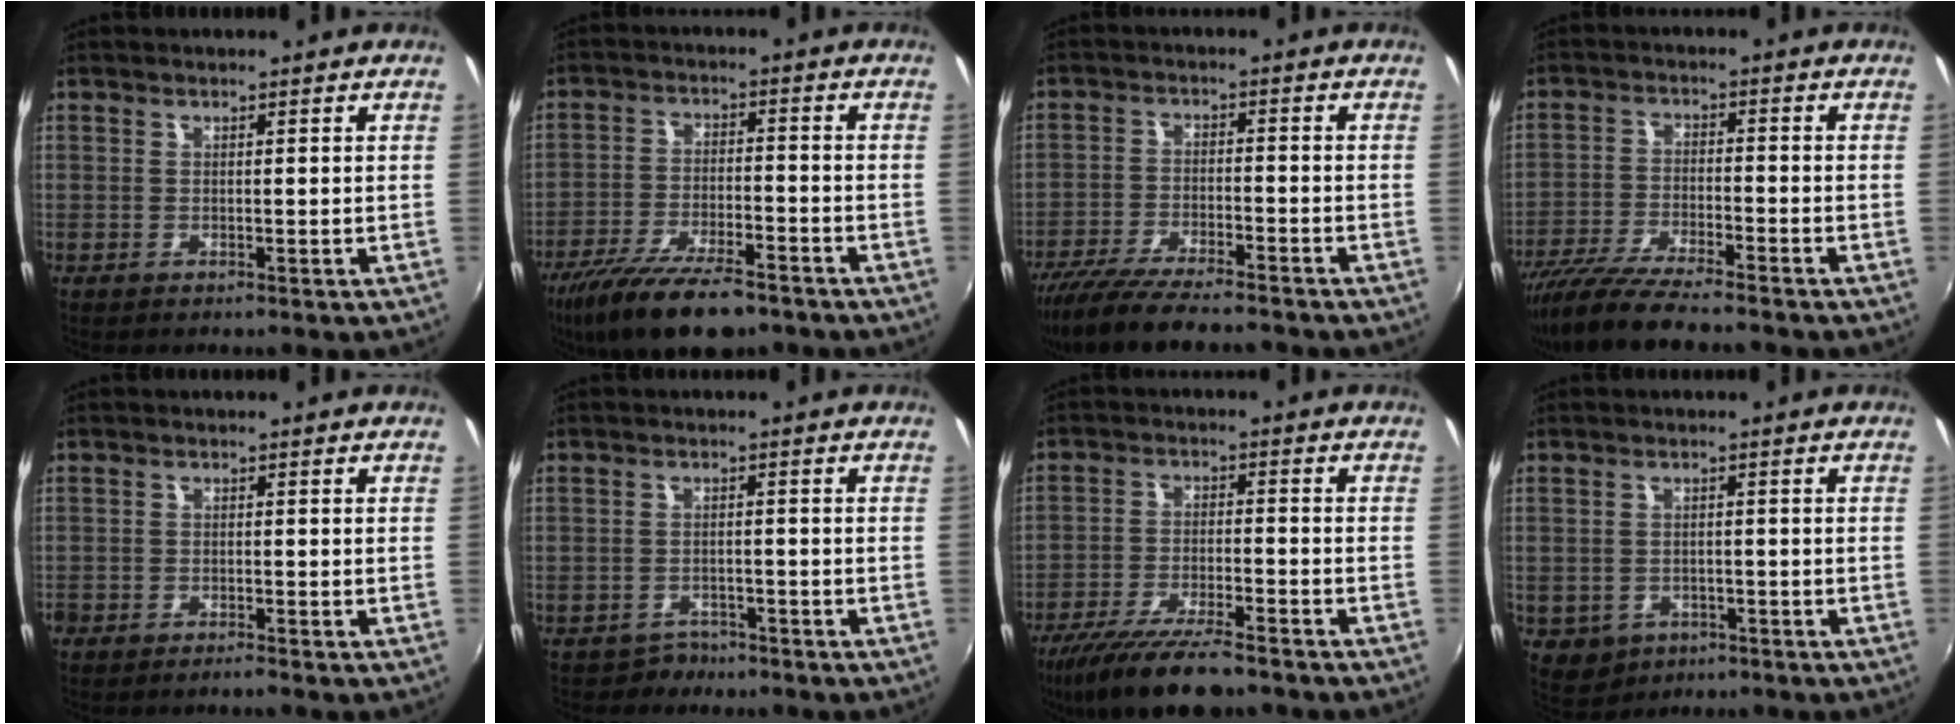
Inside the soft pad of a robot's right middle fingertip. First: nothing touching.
{"total": 15.3, "force": [-11.4, 4.8, 9.0], "torque": [-0.192, -0.034, -0.195]}
{"total": 15.0, "force": [-12.9, 2.5, 7.1], "torque": [-0.150, -0.029, -0.215]}
{"total": 12.4, "force": [-10.8, 0.8, 5.9], "torque": [-0.132, -0.031, -0.196]}
{"total": 2.0, "force": [-1.9, 0.5, 0.5], "torque": [-0.024, -0.006, -0.040]}
{"total": 3.1, "force": [-2.3, 2.0, -0.3], "torque": [-0.003, 0.005, -0.038]}
{"total": 13.2, "force": [-10.7, 2.5, 7.2], "torque": [-0.159, -0.028, -0.185]}
{"total": 5.6, "force": [-2.1, 4.8, 1.9], "torque": [-0.050, -0.007, -0.021]}